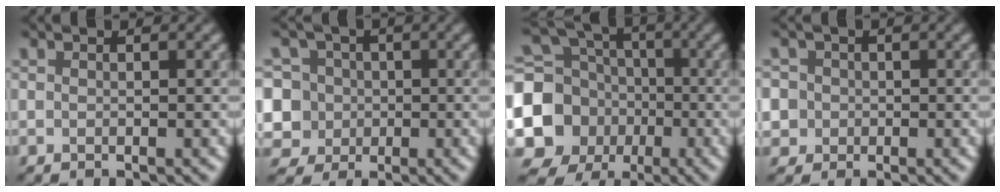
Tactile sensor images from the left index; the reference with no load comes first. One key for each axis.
{"total": 8.6, "fx": 0.5, "fy": 7.9, "fz": 3.4, "tx": -0.064, "ty": 0.028, "tz": -0.027}
{"total": 13.5, "fx": -2.7, "fy": 12.2, "fz": 5.0, "tx": -0.134, "ty": -0.040, "tz": -0.071}
{"total": 4.7, "fx": 0.4, "fy": 4.5, "fz": 1.5, "tx": -0.030, "ty": 0.031, "tz": -0.014}